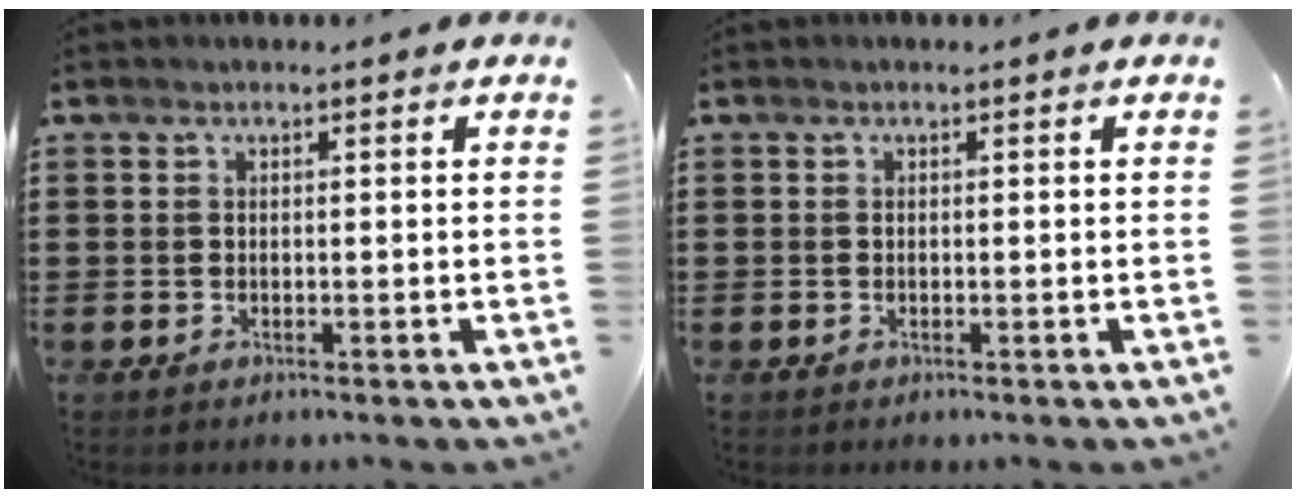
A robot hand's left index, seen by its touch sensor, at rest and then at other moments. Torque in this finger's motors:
{"motor_torque": [0.00, 0.00, 0.02, 0.00]}